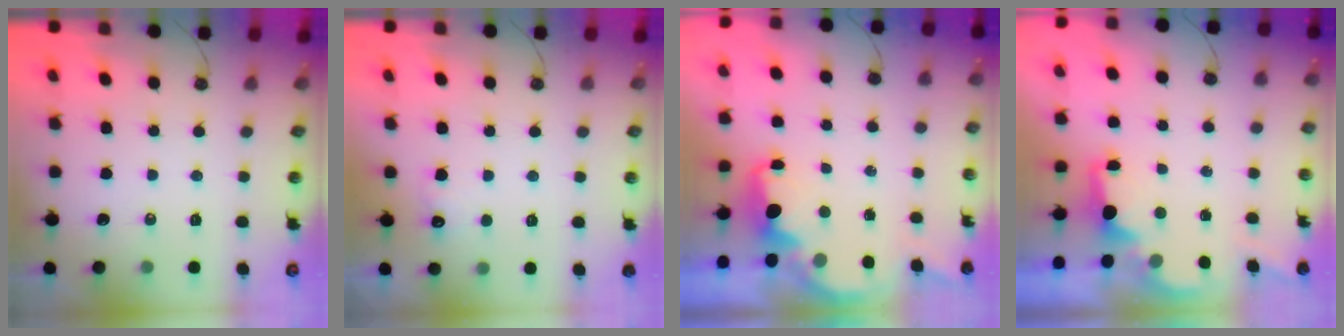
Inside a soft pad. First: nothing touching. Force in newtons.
{"total": 5.5, "press": 5.4, "slide": 1.1}
{"total": 2.3, "press": 2.1, "slide": 0.9}
{"total": 1.6, "press": 1.4, "slide": 0.7}